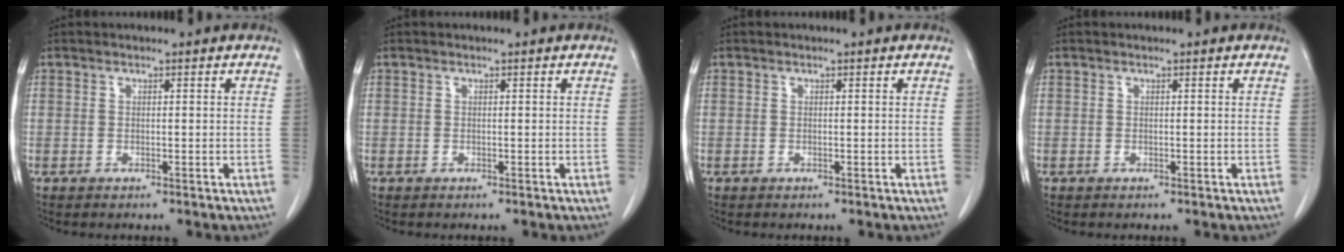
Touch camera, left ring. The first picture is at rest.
{"total": 0.0}
{"total": 0.0}
{"total": 0.0}